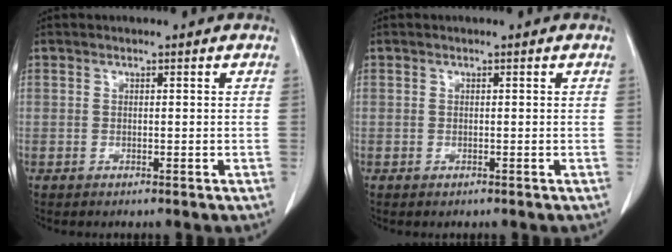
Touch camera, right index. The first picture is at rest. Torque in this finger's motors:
{"motor_torque": [0.21, -0.17, 0.04, 0.01]}